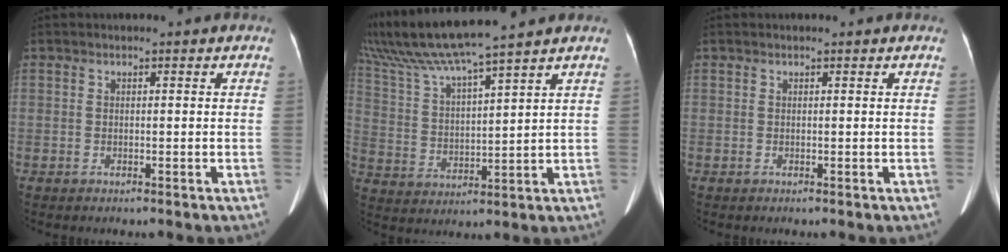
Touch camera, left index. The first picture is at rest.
{"total": 13.9, "force": [12.0, -1.2, 7.0], "torque": [-0.142, 0.014, 0.221]}
{"total": 0.8, "force": [0.8, 0.1, 0.2], "torque": [-0.009, 0.001, 0.009]}